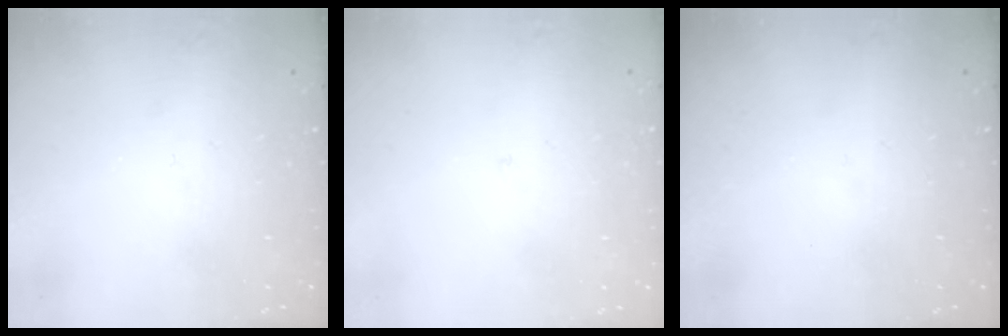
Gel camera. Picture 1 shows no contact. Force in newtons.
{"total": 2.0, "press": 2.0, "slide": 0.2}
{"total": 0.0}